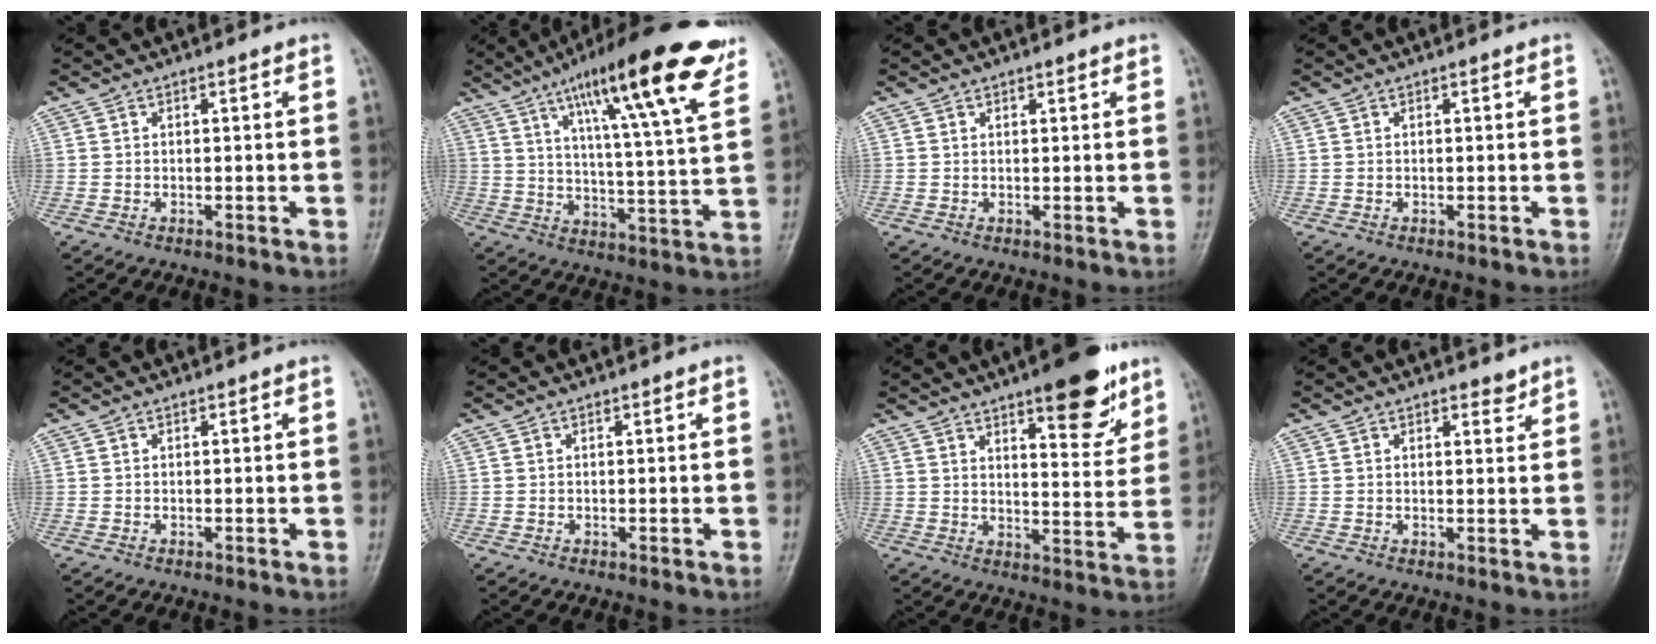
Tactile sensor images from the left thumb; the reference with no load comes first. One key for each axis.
{"total": 21.7, "fx": 12.7, "fy": 3.3, "fz": 17.3, "tx": -0.246, "ty": -0.038, "tz": 0.192}
{"total": 1.0, "fx": 0.7, "fy": 0.3, "fz": 0.6, "tx": -0.007, "ty": -0.003, "tz": 0.010}
{"total": 0.0}
{"total": 0.0}
{"total": 0.0}
{"total": 13.3, "fx": 8.2, "fy": 4.3, "fz": 9.5, "tx": -0.096, "ty": -0.047, "tz": 0.115}
{"total": 2.0, "fx": 1.6, "fy": 0.8, "fz": 0.8, "tx": 0.002, "ty": -0.011, "tz": 0.020}